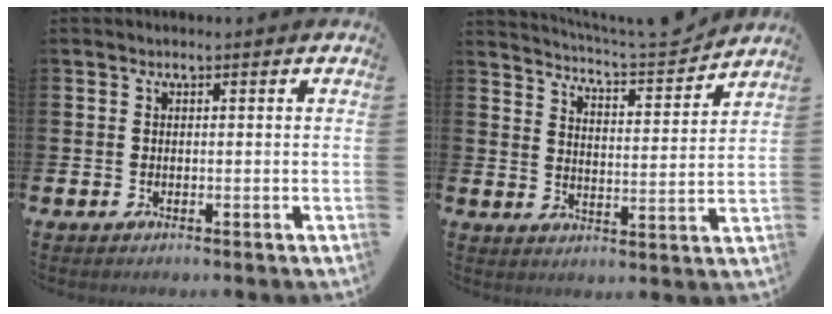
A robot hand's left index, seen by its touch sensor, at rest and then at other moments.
{"total": 5.8, "force": [5.8, 0.0, 0.9], "torque": [-0.030, -0.053, 0.095]}